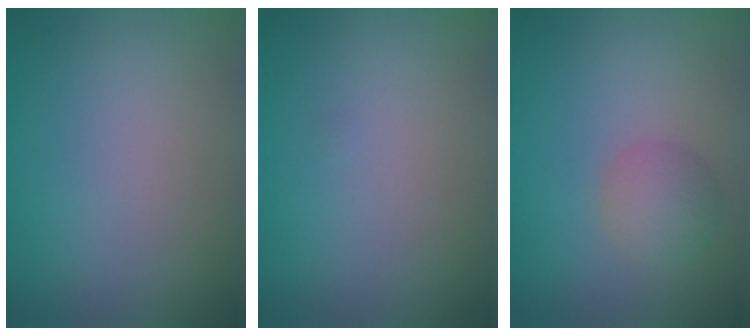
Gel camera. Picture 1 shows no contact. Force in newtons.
{"total": 0.0}
{"total": 2.7, "press": 2.7, "slide": 0.1}